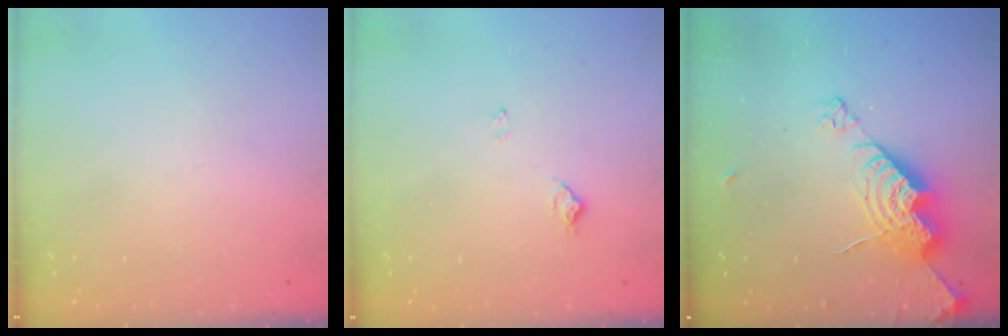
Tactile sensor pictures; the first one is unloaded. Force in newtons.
{"total": 6.9, "press": 6.8, "slide": 0.7}
{"total": 13.5, "press": 13.4, "slide": 1.1}